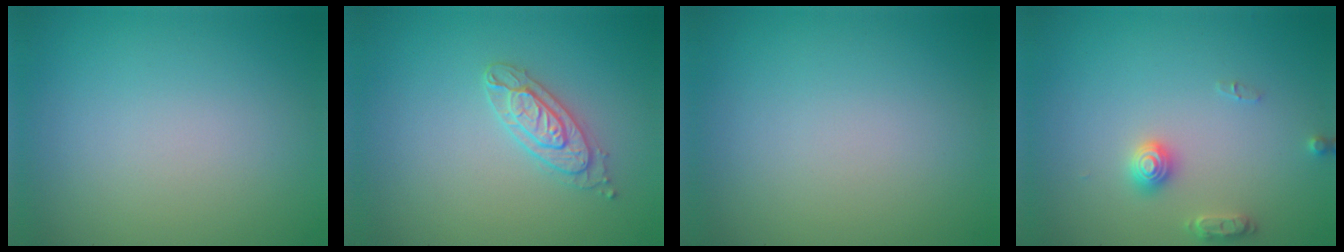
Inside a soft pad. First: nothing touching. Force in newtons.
{"total": 2.5, "press": 2.4, "slide": 0.6}
{"total": 0.0}
{"total": 2.2, "press": 2.2, "slide": 0.1}